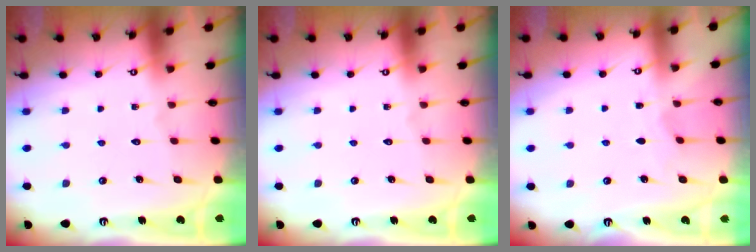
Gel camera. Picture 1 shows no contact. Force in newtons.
{"total": 0.0}
{"total": 2.8, "press": 2.8, "slide": 0.4}